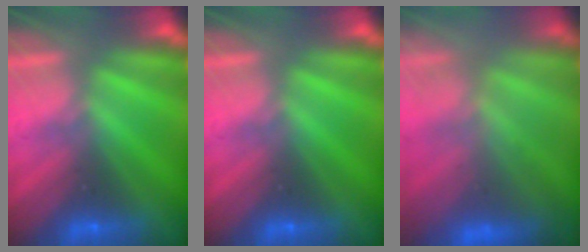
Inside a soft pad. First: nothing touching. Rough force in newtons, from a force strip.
{"total": 0.0}
{"total": 9.0}